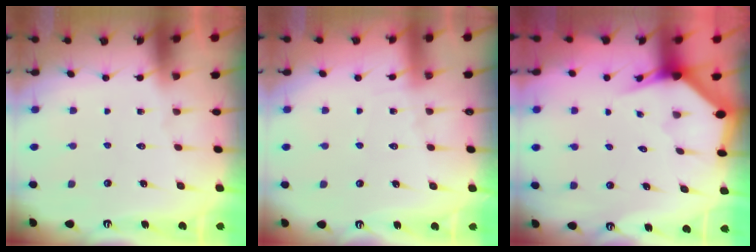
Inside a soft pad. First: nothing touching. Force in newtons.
{"total": 5.1, "press": 5.1, "slide": 0.6}
{"total": 2.7, "press": 2.7, "slide": 0.1}